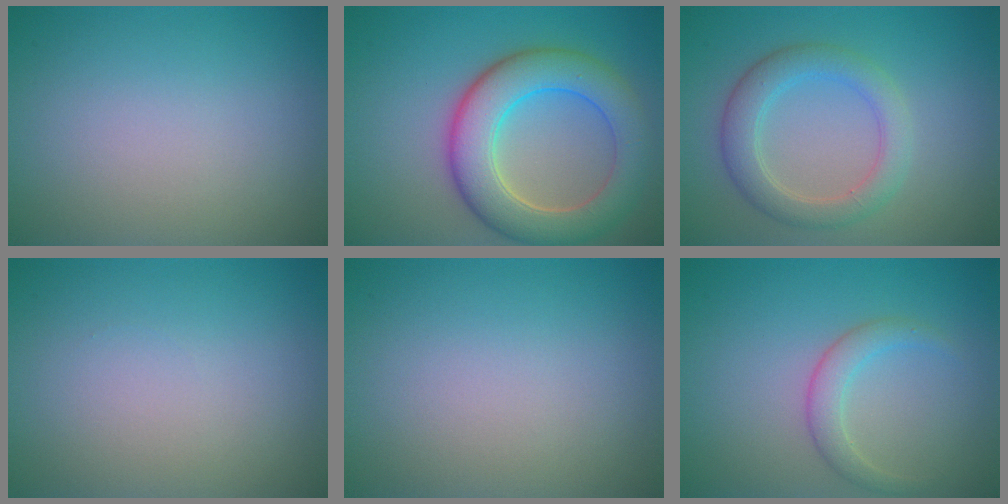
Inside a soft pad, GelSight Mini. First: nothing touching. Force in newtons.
{"total": 7.9, "press": 7.9, "slide": 0.5}
{"total": 3.8, "press": 3.8, "slide": 0.2}
{"total": 0.0}
{"total": 0.0}
{"total": 2.2, "press": 2.1, "slide": 0.1}